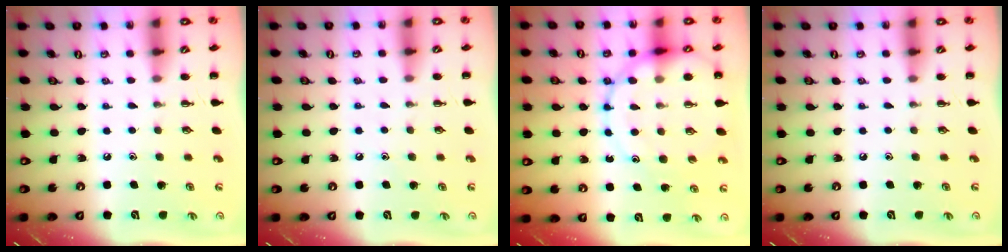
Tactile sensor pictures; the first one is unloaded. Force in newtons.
{"total": 4.7, "press": 4.4, "slide": 1.5}
{"total": 16.3, "press": 16.1, "slide": 2.5}
{"total": 0.0}